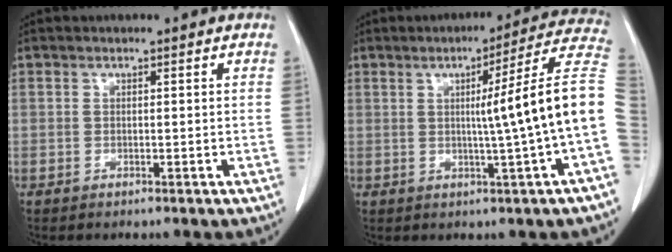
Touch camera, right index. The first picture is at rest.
{"total": 13.4, "force": [-0.5, -2.6, 13.2], "torque": [-0.165, 0.011, -0.011]}